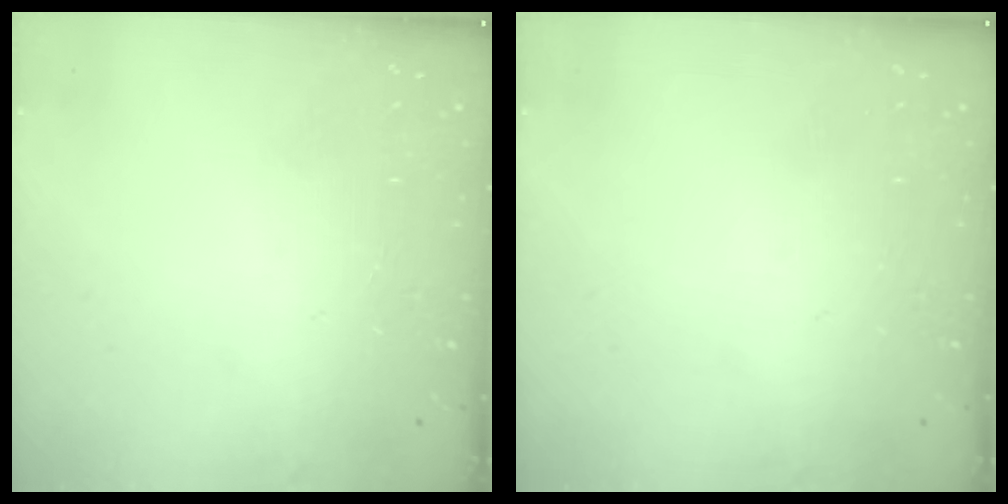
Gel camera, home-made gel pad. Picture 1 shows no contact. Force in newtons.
{"total": 0.0}